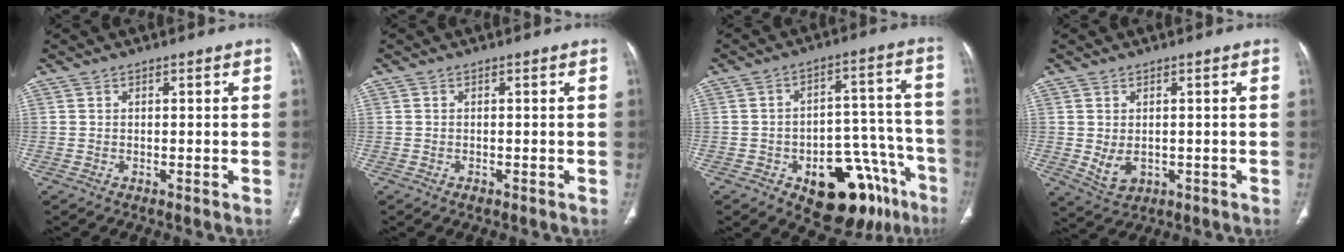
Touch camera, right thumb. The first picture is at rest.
{"total": 0.6, "force": [-0.3, 0.4, 0.2], "torque": [-0.004, 0.001, -0.005]}
{"total": 19.3, "force": [-10.5, 10.2, 12.6], "torque": [-0.088, 0.088, -0.136]}
{"total": 4.2, "force": [-0.3, 3.1, 2.9], "torque": [-0.048, -0.004, 0.011]}